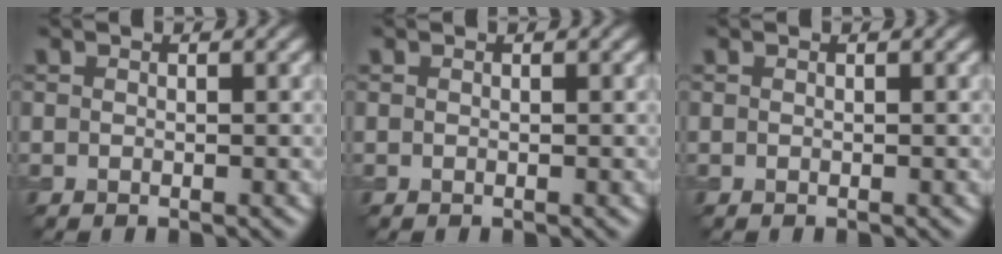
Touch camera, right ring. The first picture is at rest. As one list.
[{"total": 0.0}, {"total": 0.0}]